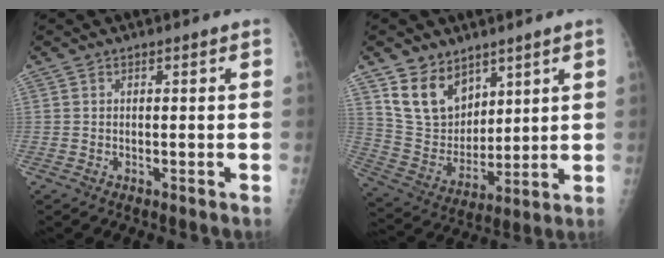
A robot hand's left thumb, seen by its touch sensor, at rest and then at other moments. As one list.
[{"total": 12.6, "force": [7.9, 8.5, 4.9], "torque": [-0.052, -0.055, 0.164]}]